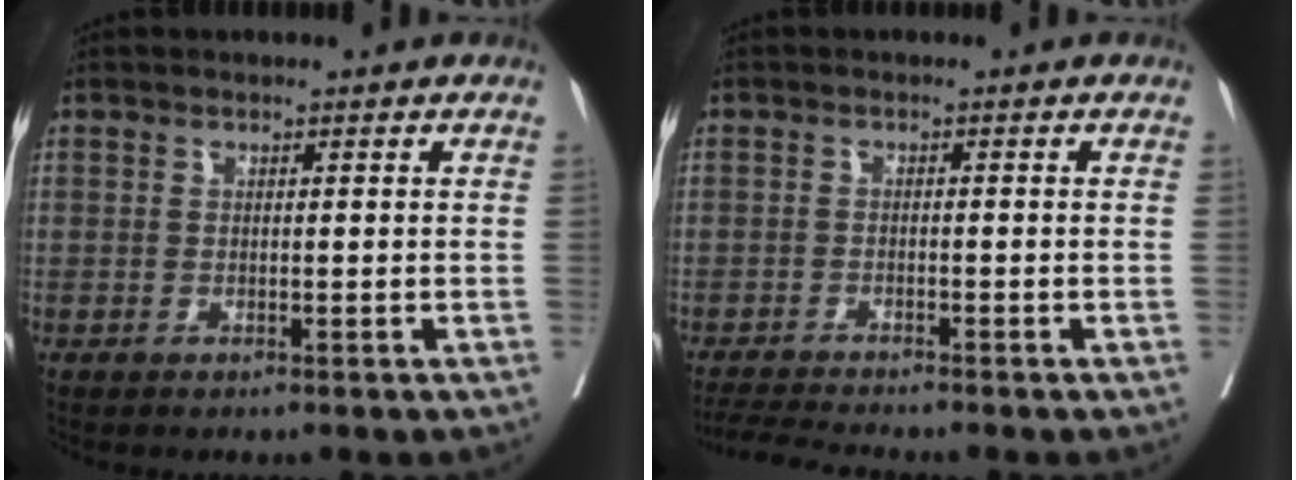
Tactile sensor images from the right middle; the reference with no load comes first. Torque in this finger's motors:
{"motor_torque": [0.13, -0.03, 0.00, 0.00]}